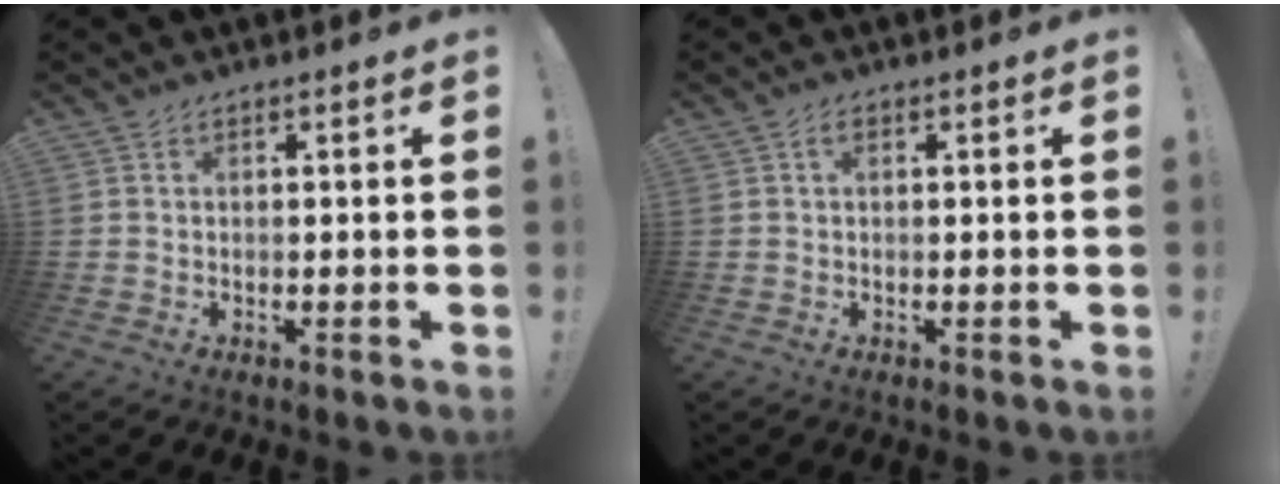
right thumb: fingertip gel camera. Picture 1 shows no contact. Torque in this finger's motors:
{"motor_torque": [-0.15, 0.05, 0.20, -0.06, -0.05]}